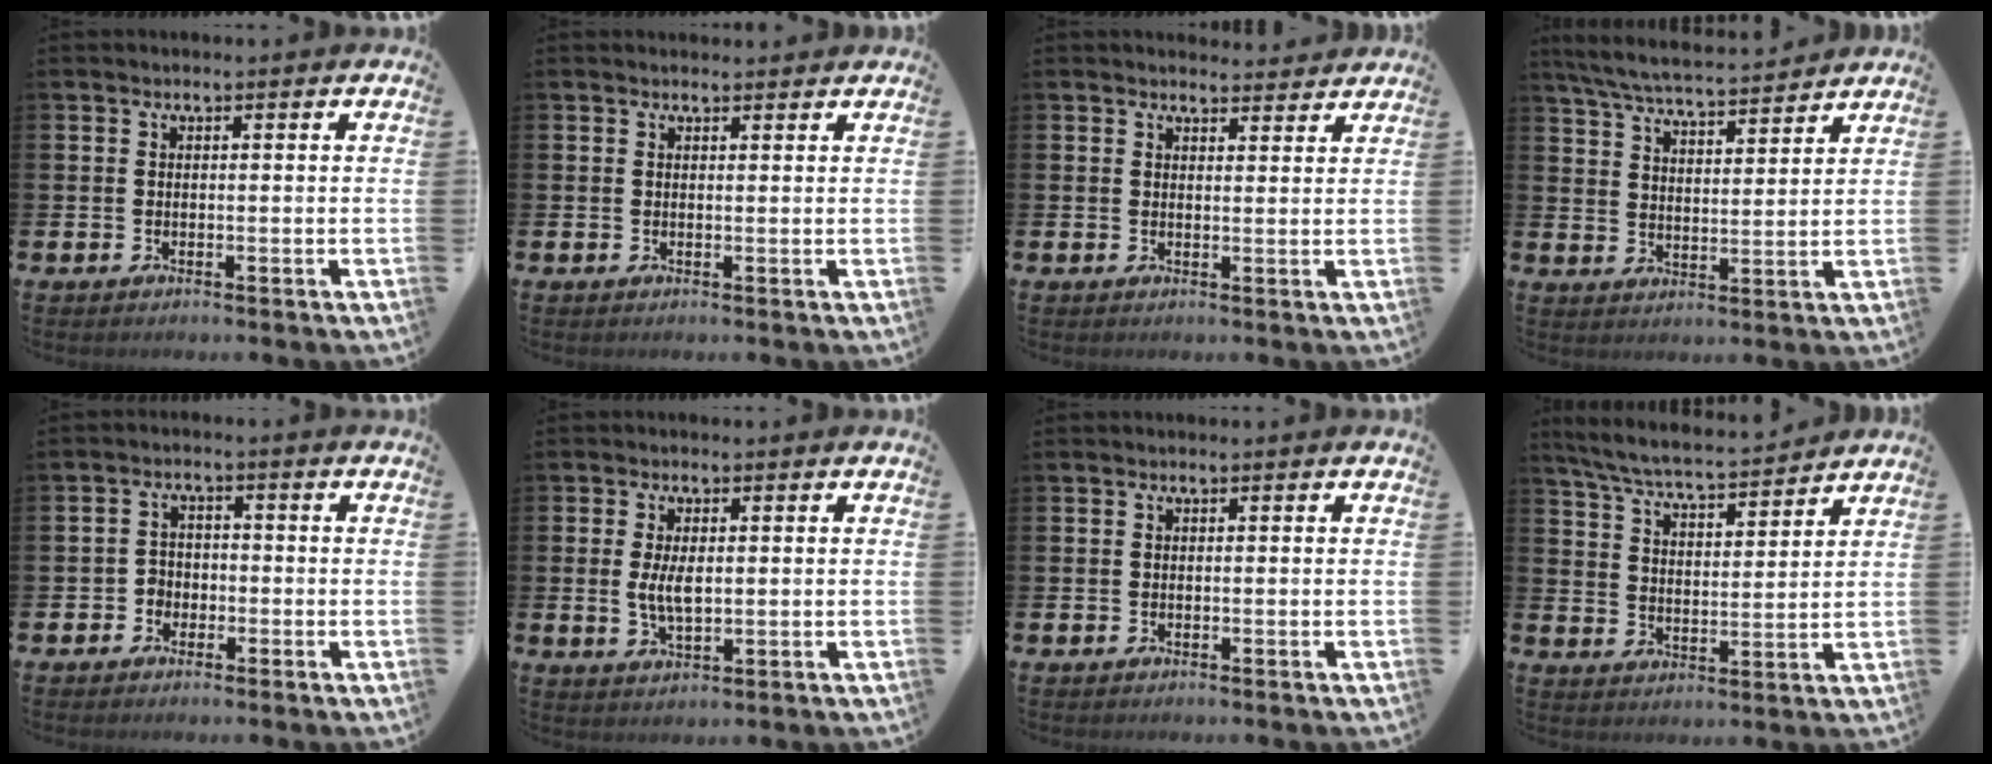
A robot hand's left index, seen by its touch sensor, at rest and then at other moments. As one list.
[{"total": 0.9, "force": [0.9, 0.3, 0.1], "torque": [0.006, -0.001, 0.014]}, {"total": 2.6, "force": [2.5, 0.6, -0.1], "torque": [0.006, -0.015, 0.044]}, {"total": 6.4, "force": [6.1, 0.5, 1.8], "torque": [-0.061, -0.034, 0.108]}, {"total": 2.5, "force": [-1.5, 1.9, 0.3], "torque": [-0.018, 0.008, -0.034]}, {"total": 4.1, "force": [0.5, 1.9, 3.5], "torque": [-0.061, 0.001, 0.005]}, {"total": 0.0}, {"total": 6.6, "force": [6.3, 0.5, 2.0], "torque": [-0.066, -0.041, 0.108]}]